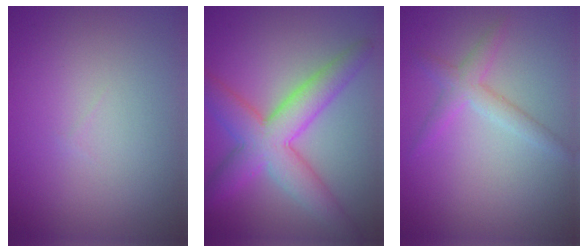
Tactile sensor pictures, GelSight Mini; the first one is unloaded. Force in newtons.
{"total": 6.9, "press": 6.9, "slide": 0.2}
{"total": 2.3, "press": 2.3, "slide": 0.2}